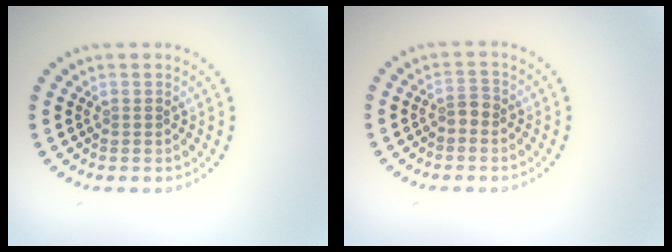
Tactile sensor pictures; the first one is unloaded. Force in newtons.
{"total": 1.0, "press": 0.9, "slide": 0.6}